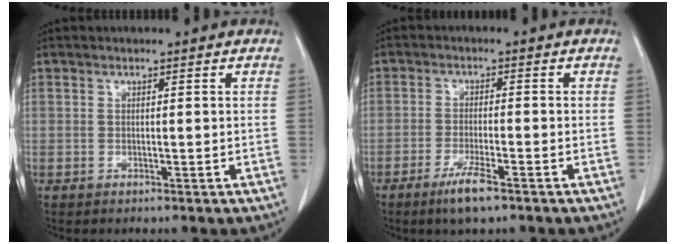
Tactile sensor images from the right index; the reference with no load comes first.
{"total": 5.0, "force": [-3.3, 0.5, 3.7], "torque": [-0.075, -0.009, -0.060]}